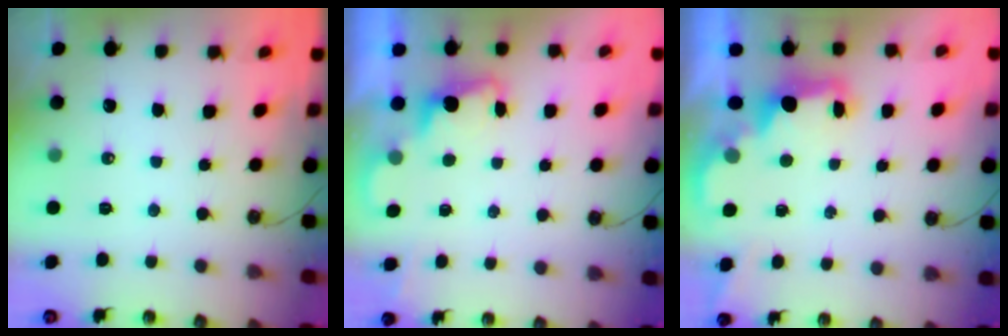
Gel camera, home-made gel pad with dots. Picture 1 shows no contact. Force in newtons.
{"total": 2.2, "press": 2.1, "slide": 0.7}
{"total": 2.4, "press": 2.3, "slide": 0.8}